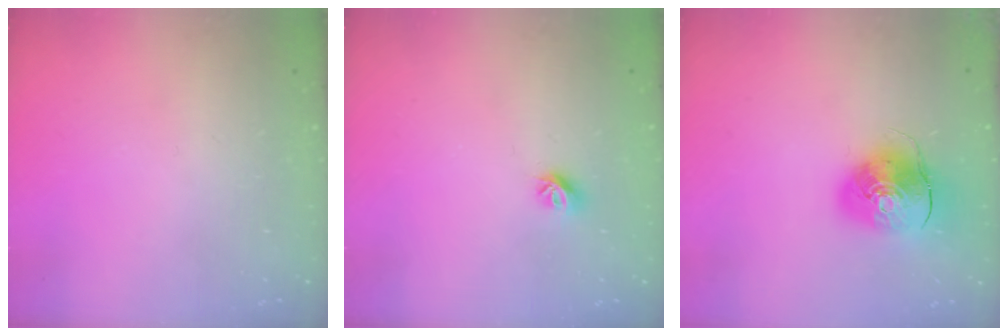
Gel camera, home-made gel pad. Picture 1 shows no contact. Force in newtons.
{"total": 6.5, "press": 6.5, "slide": 0.7}
{"total": 10.8, "press": 10.6, "slide": 1.9}